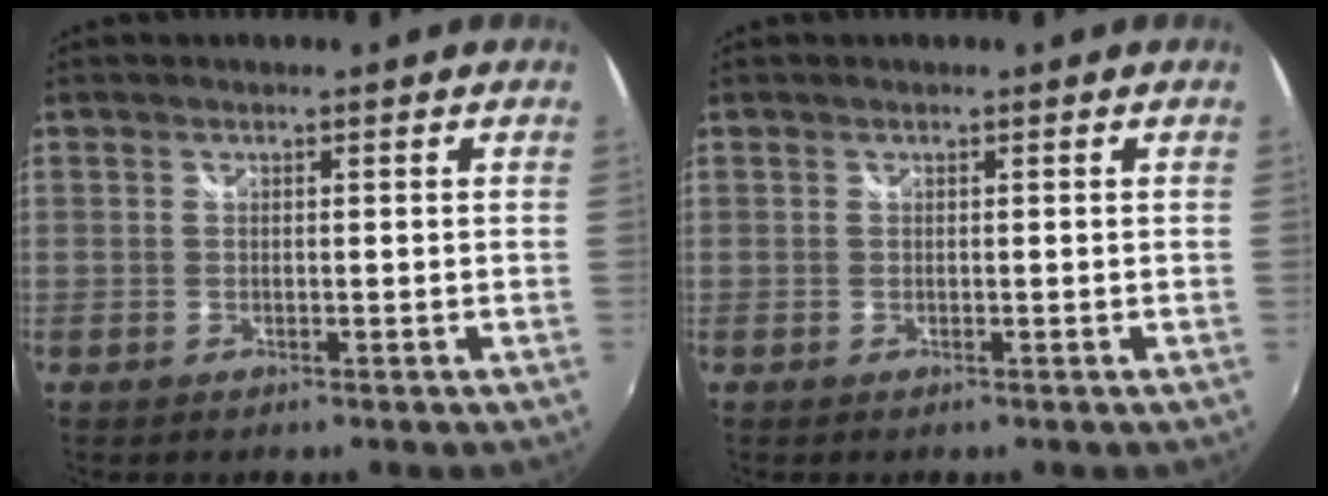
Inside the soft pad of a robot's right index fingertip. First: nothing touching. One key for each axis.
{"total": 0.0}